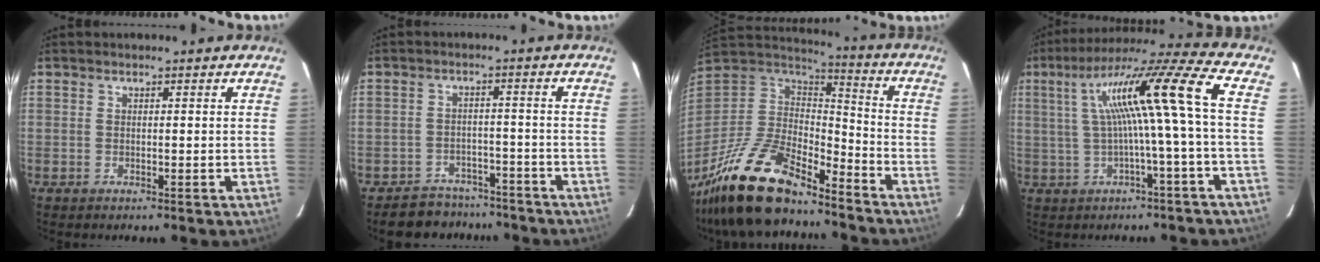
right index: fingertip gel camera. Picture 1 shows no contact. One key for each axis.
{"total": 8.4, "fx": -7.3, "fy": 4.0, "fz": 0.4, "tx": -0.021, "ty": 0.019, "tz": -0.097}
{"total": 21.8, "fx": -17.1, "fy": 6.7, "fz": 11.8, "tx": -0.251, "ty": -0.029, "tz": -0.310}
{"total": 14.2, "fx": 1.1, "fy": -1.7, "fz": 14.1, "tx": -0.235, "ty": 0.018, "tz": 0.023}